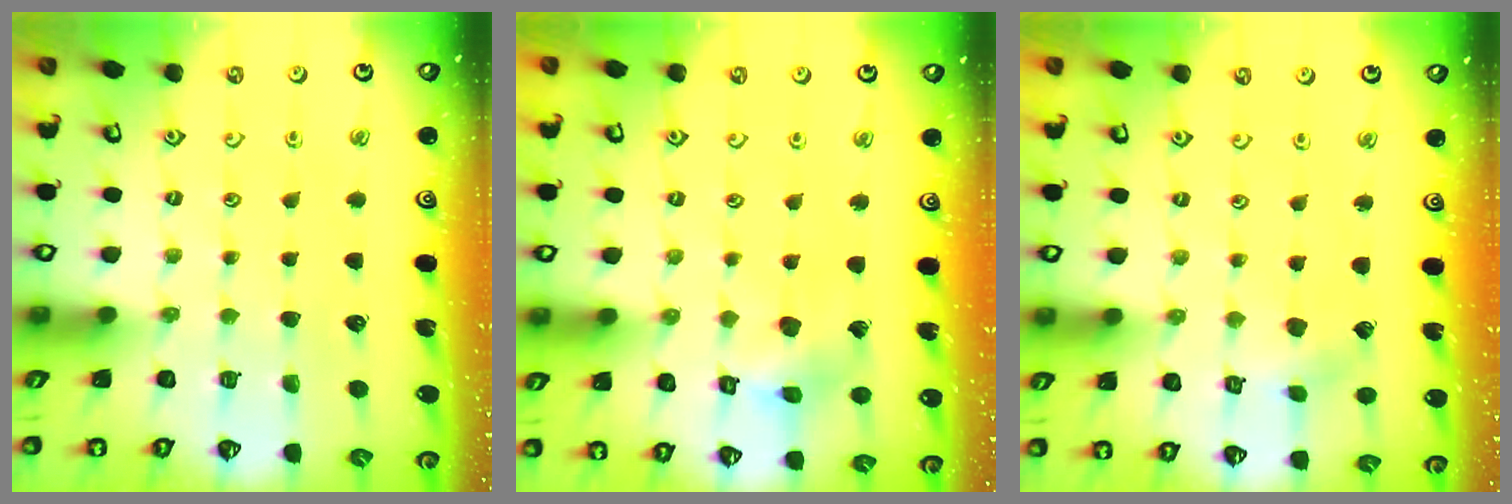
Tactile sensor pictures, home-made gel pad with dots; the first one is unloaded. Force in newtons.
{"total": 9.6, "press": 9.5, "slide": 1.3}
{"total": 2.1, "press": 2.1, "slide": 0.2}